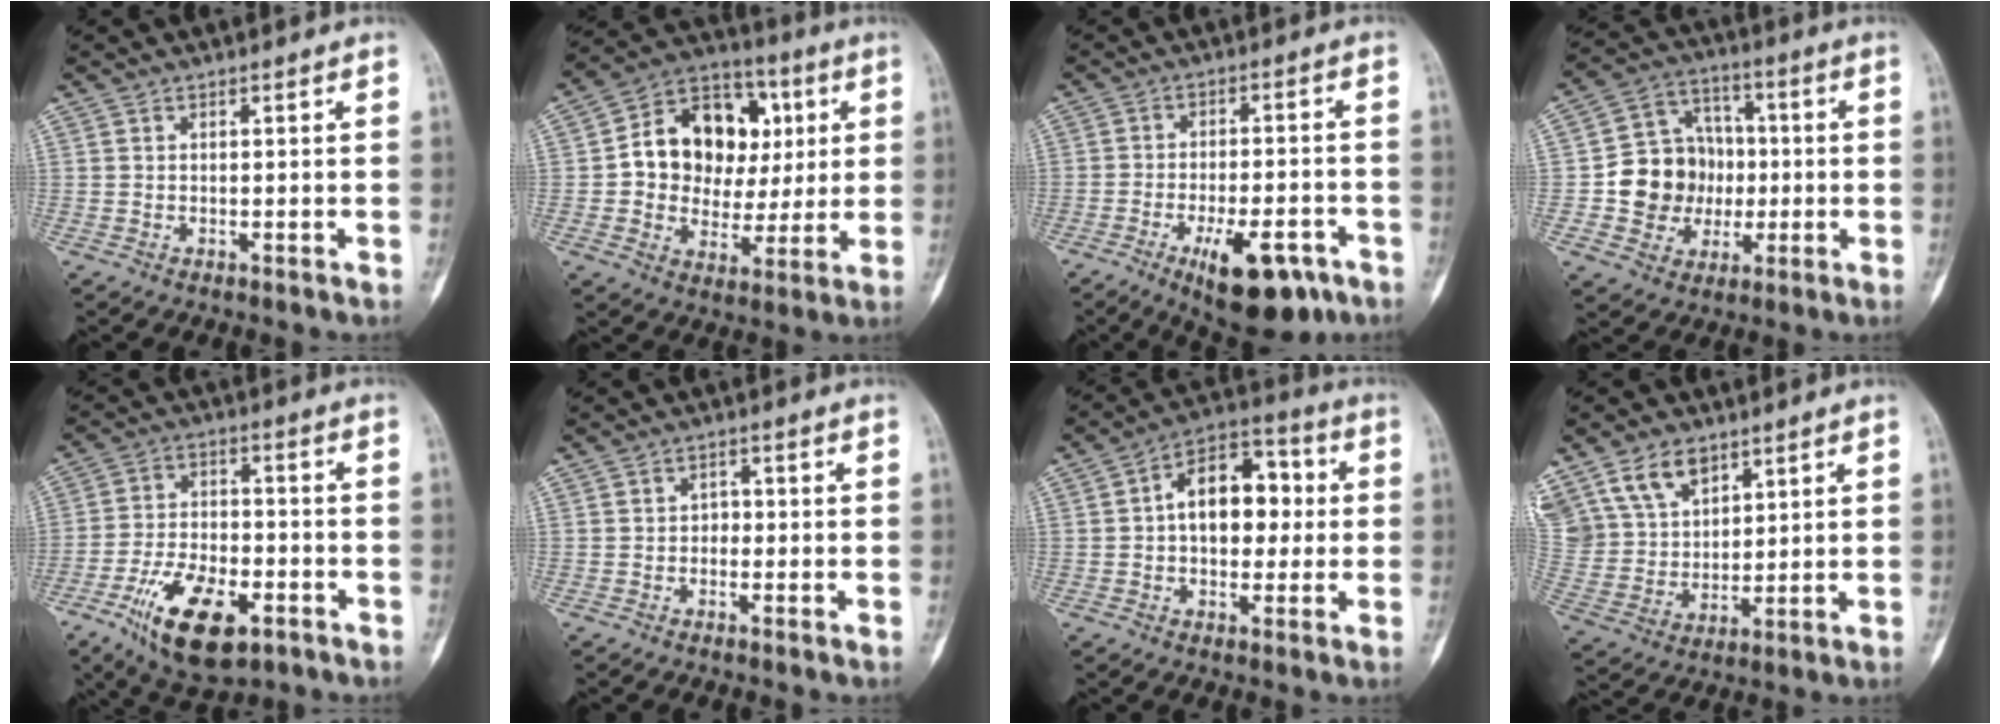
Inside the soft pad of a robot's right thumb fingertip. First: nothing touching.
{"total": 18.1, "force": [2.8, 14.3, 10.7], "torque": [-0.115, 0.021, 0.048]}
{"total": 14.0, "force": [-7.3, 5.6, 10.5], "torque": [-0.142, 0.026, -0.099]}
{"total": 13.5, "force": [-1.3, 11.9, 6.3], "torque": [-0.053, 0.029, -0.018]}
{"total": 15.6, "force": [-7.6, 7.5, 11.5], "torque": [-0.190, 0.023, -0.125]}
{"total": 1.7, "force": [-0.5, 1.4, 0.8], "torque": [0.003, 0.008, -0.014]}
{"total": 13.2, "force": [1.0, 8.5, 10.1], "torque": [-0.116, 0.032, 0.006]}
{"total": 13.6, "force": [8.2, 8.9, 6.2], "torque": [-0.110, -0.017, 0.173]}